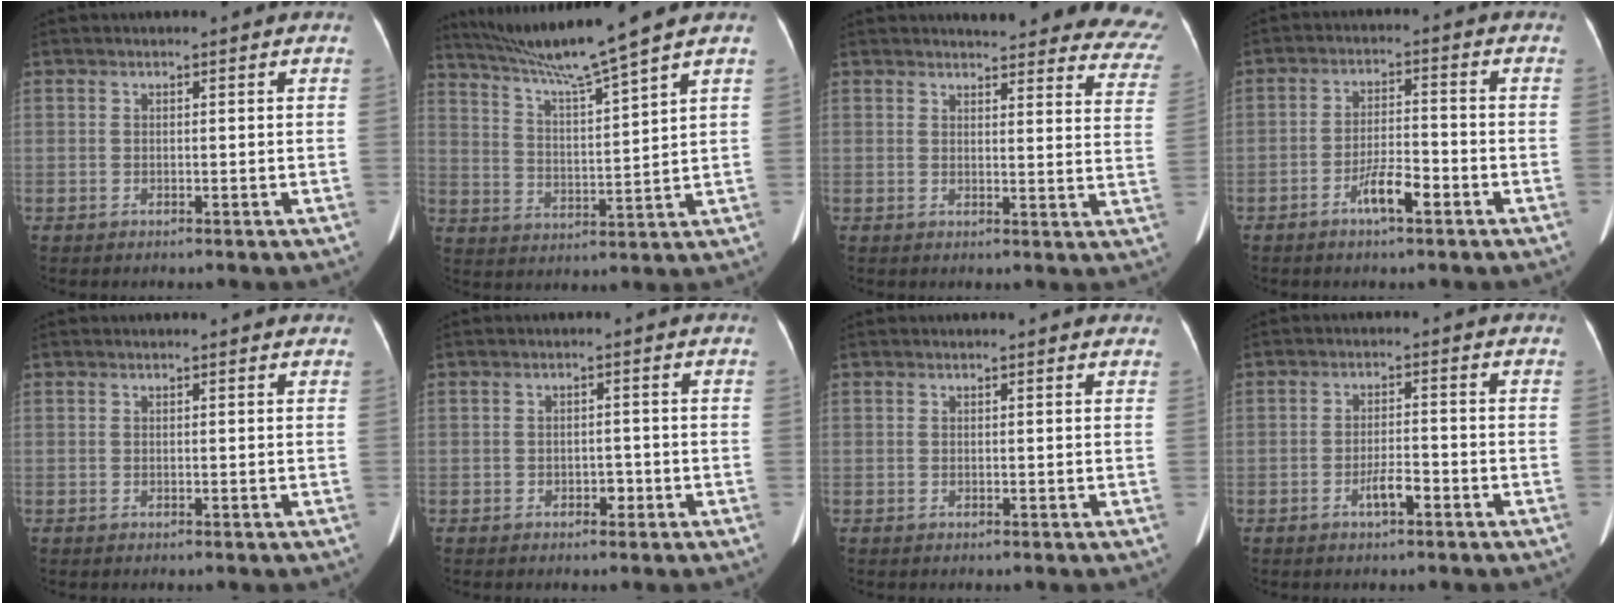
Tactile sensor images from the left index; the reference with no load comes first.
{"total": 11.2, "force": [9.4, -2.6, 5.5], "torque": [-0.100, -0.004, 0.171]}
{"total": 20.4, "force": [19.1, 4.4, 5.8], "torque": [-0.041, -0.073, 0.185]}
{"total": 5.1, "force": [-3.1, 0.9, 3.9], "torque": [-0.078, -0.001, -0.055]}
{"total": 2.4, "force": [2.1, 0.6, 1.0], "torque": [-0.011, 0.017, 0.017]}
{"total": 1.6, "force": [-1.0, 1.0, 0.8], "torque": [-0.011, 0.001, -0.012]}
{"total": 3.7, "force": [3.3, 1.0, 1.5], "torque": [-0.015, 0.019, 0.027]}
{"total": 3.1, "force": [-1.9, 0.6, 2.4], "torque": [-0.045, -0.002, -0.032]}